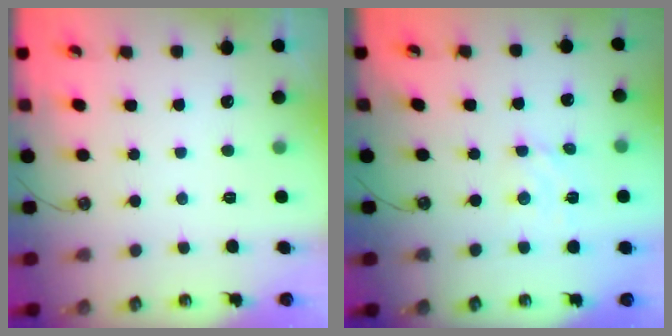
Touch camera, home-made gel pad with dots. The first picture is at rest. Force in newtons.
{"total": 2.8, "press": 2.8, "slide": 0.1}